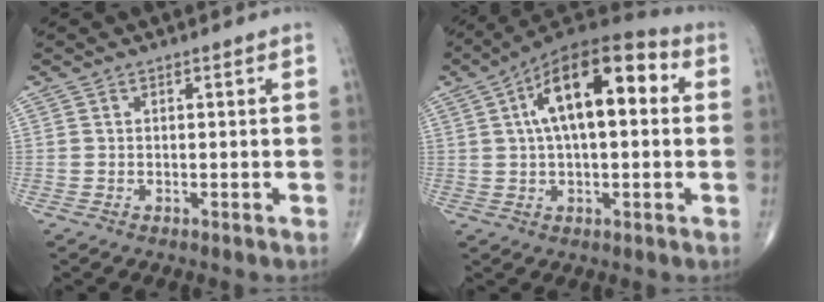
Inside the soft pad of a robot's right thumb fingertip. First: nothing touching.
{"total": 17.2, "force": [3.7, 7.8, 14.9], "torque": [-0.218, 0.036, 0.050]}